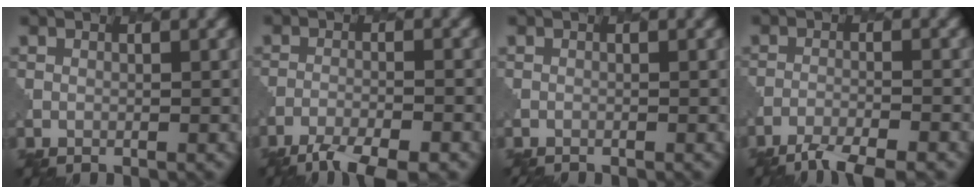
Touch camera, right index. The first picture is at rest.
{"total": 5.5, "force": [-4.3, 1.1, 3.2], "torque": [-0.057, -0.012, -0.076]}
{"total": 0.8, "force": [-0.8, 0.1, 0.1], "torque": [0.004, -0.004, -0.012]}
{"total": 4.5, "force": [-3.7, 0.8, 2.4], "torque": [-0.045, -0.009, -0.072]}